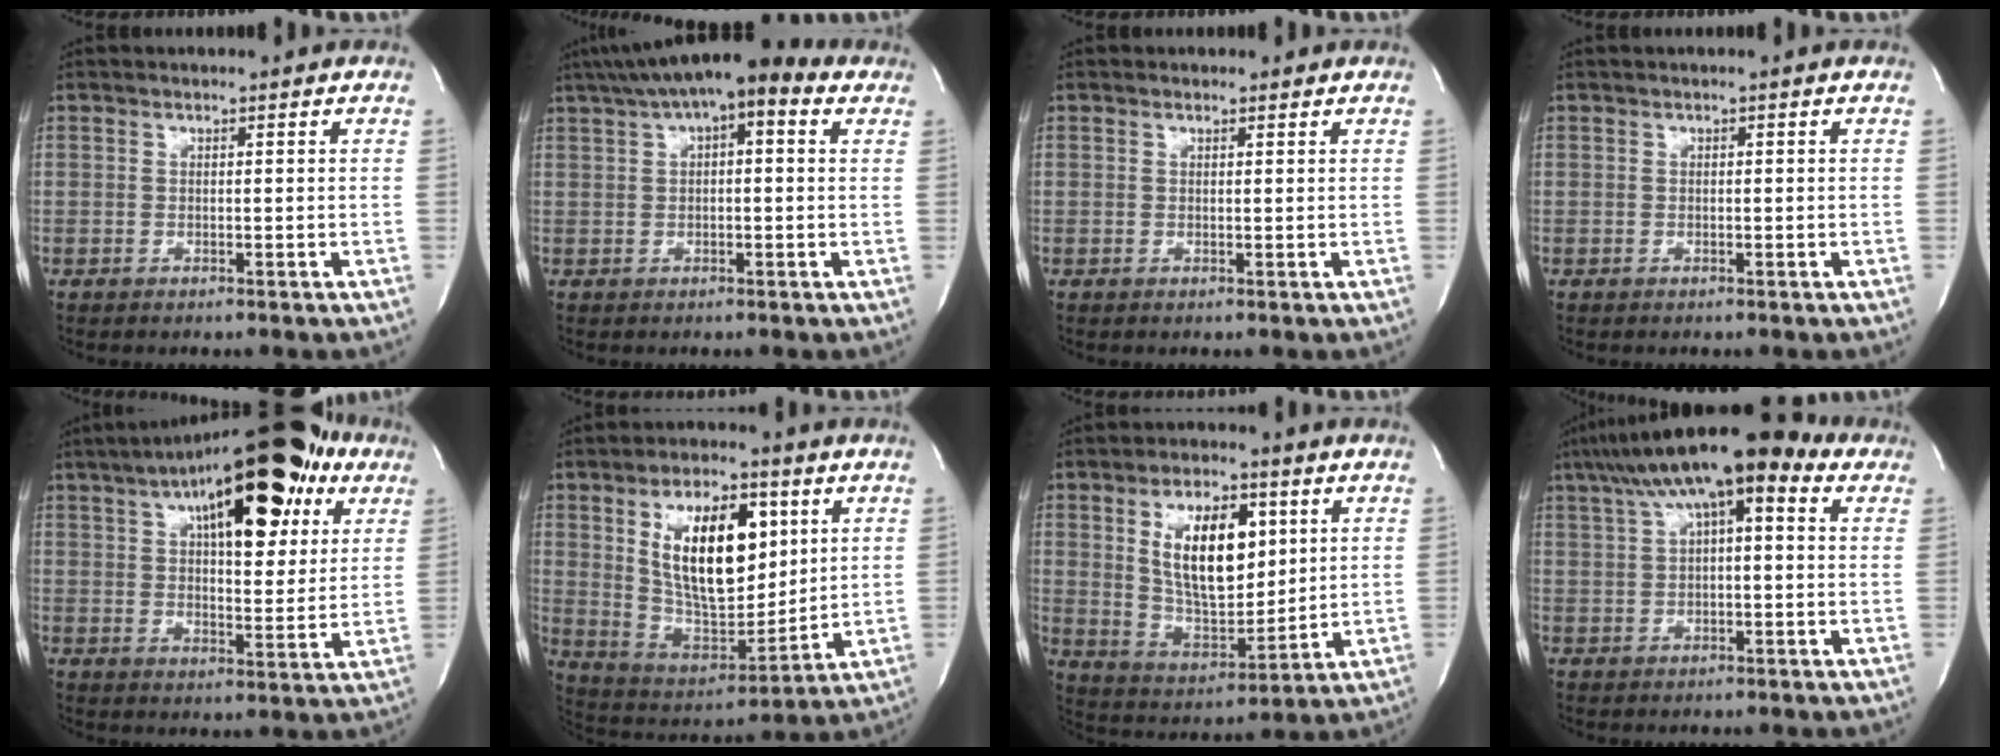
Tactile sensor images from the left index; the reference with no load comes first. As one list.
[{"total": 12.8, "force": [7.3, 3.8, 9.8], "torque": [-0.162, 0.048, 0.109]}, {"total": 0.8, "force": [0.6, 0.5, 0.2], "torque": [-0.011, 0.000, 0.009]}, {"total": 0.0}, {"total": 22.8, "force": [11.6, 7.7, 18.0], "torque": [-0.285, 0.038, 0.169]}, {"total": 16.4, "force": [5.2, 6.8, 14.0], "torque": [-0.252, -0.001, 0.096]}, {"total": 13.4, "force": [4.2, 5.7, 11.4], "torque": [-0.208, -0.008, 0.078]}, {"total": 15.4, "force": [8.2, 4.4, 12.3], "torque": [-0.213, 0.049, 0.129]}]